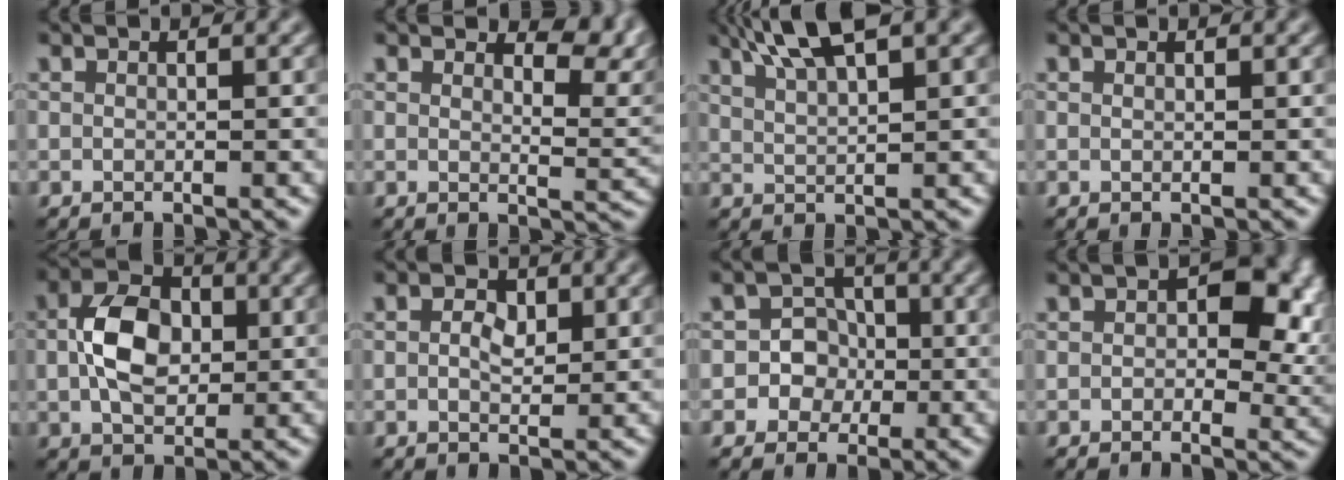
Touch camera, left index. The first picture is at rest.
{"total": 4.9, "force": [3.3, 1.9, 3.2], "torque": [-0.037, -0.005, 0.046]}
{"total": 5.9, "force": [3.8, 1.3, 4.3], "torque": [-0.066, 0.019, 0.063]}
{"total": 0.0}
{"total": 5.8, "force": [0.2, 4.0, 4.2], "torque": [-0.083, 0.003, 0.000]}
{"total": 2.0, "force": [0.5, 1.3, 1.5], "torque": [-0.026, 0.002, 0.005]}
{"total": 3.7, "force": [-0.6, 3.5, 0.9], "torque": [0.008, 0.014, -0.027]}
{"total": 8.5, "force": [1.7, 5.0, 6.6], "torque": [-0.058, 0.005, 0.015]}